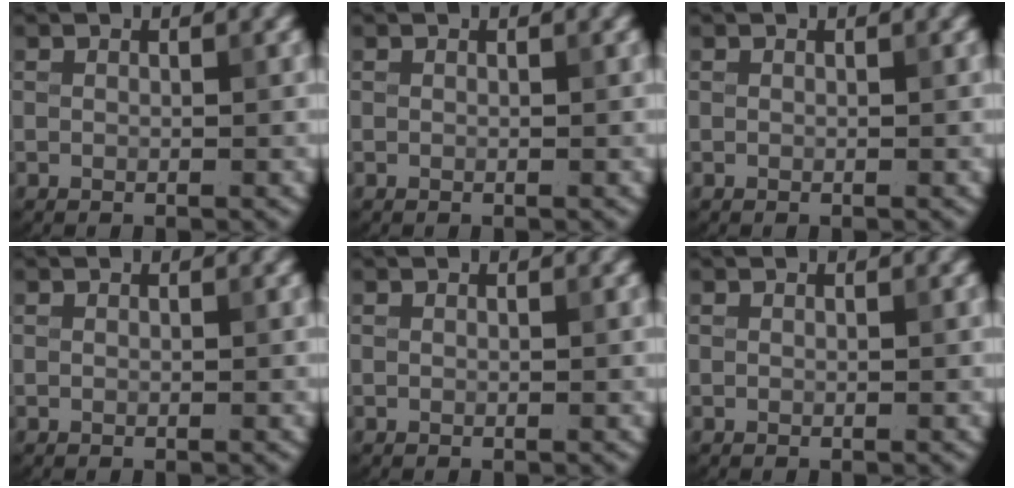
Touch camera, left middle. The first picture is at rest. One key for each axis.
{"total": 0.0}
{"total": 0.0}
{"total": 0.0}
{"total": 0.0}
{"total": 0.0}